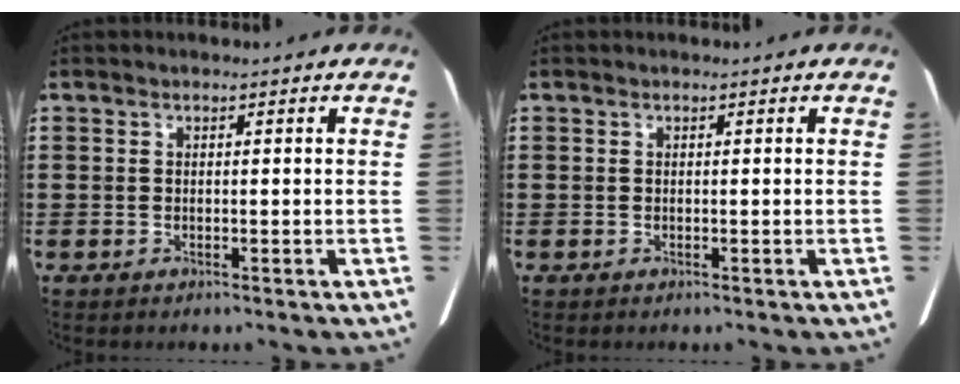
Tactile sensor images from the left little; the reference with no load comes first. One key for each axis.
{"total": 0.0}